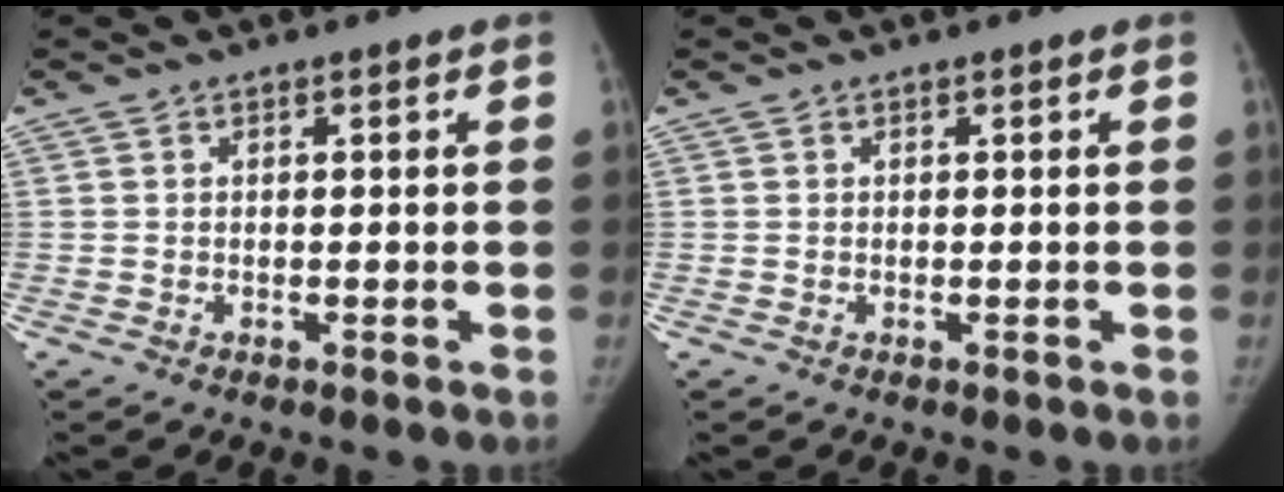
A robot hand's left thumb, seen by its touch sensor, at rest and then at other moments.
{"total": 0.0}